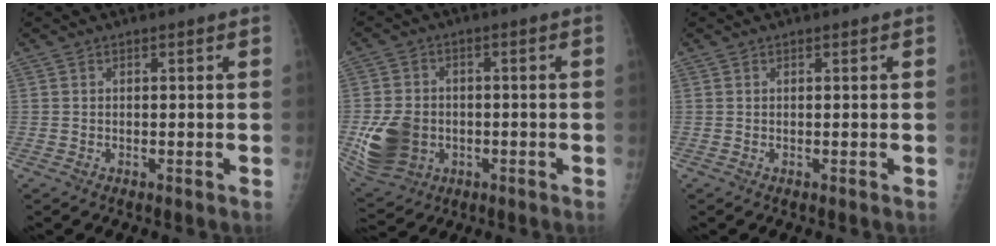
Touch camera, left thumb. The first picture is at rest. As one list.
[{"total": 11.2, "force": [-2.3, 9.0, 6.3], "torque": [-0.114, 0.006, -0.031]}, {"total": 0.0}]